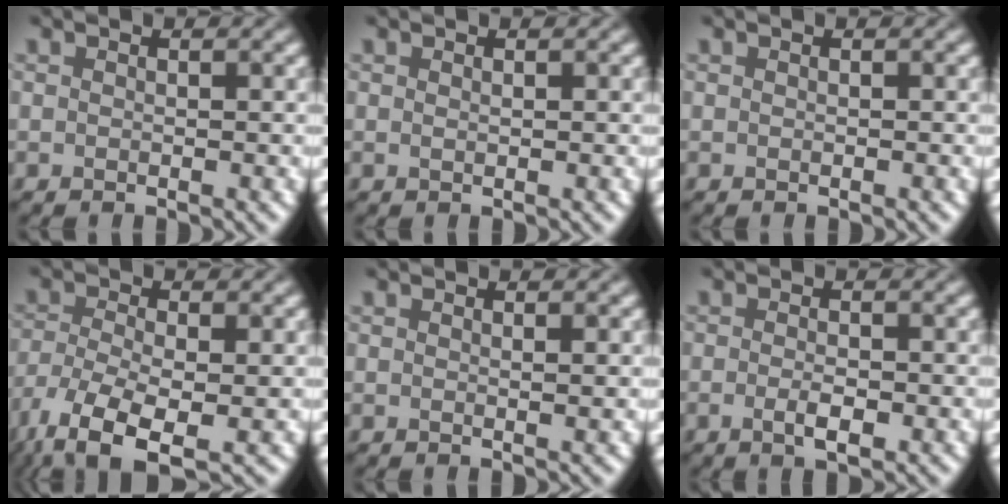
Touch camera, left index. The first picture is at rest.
{"total": 0.0}
{"total": 0.0}
{"total": 6.8, "force": [-4.4, 2.4, 4.6], "torque": [-0.102, -0.023, -0.084]}
{"total": 0.9, "force": [0.5, 0.3, 0.7], "torque": [-0.001, 0.002, 0.003]}
{"total": 1.7, "force": [-0.8, 0.4, 1.5], "torque": [-0.028, -0.006, -0.015]}